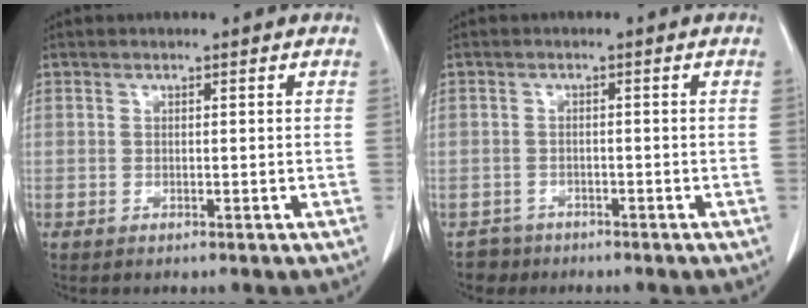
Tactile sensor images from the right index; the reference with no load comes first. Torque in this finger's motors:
{"motor_torque": [-0.15, -0.08, -0.30, -0.09]}